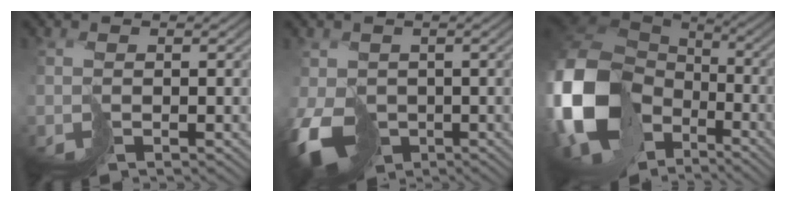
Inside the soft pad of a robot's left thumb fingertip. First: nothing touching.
{"total": 8.0, "force": [-3.0, 6.1, 4.2], "torque": [-0.104, -0.029, -0.049]}
{"total": 18.2, "force": [-4.5, 14.5, 9.9], "torque": [-0.287, -0.044, -0.074]}